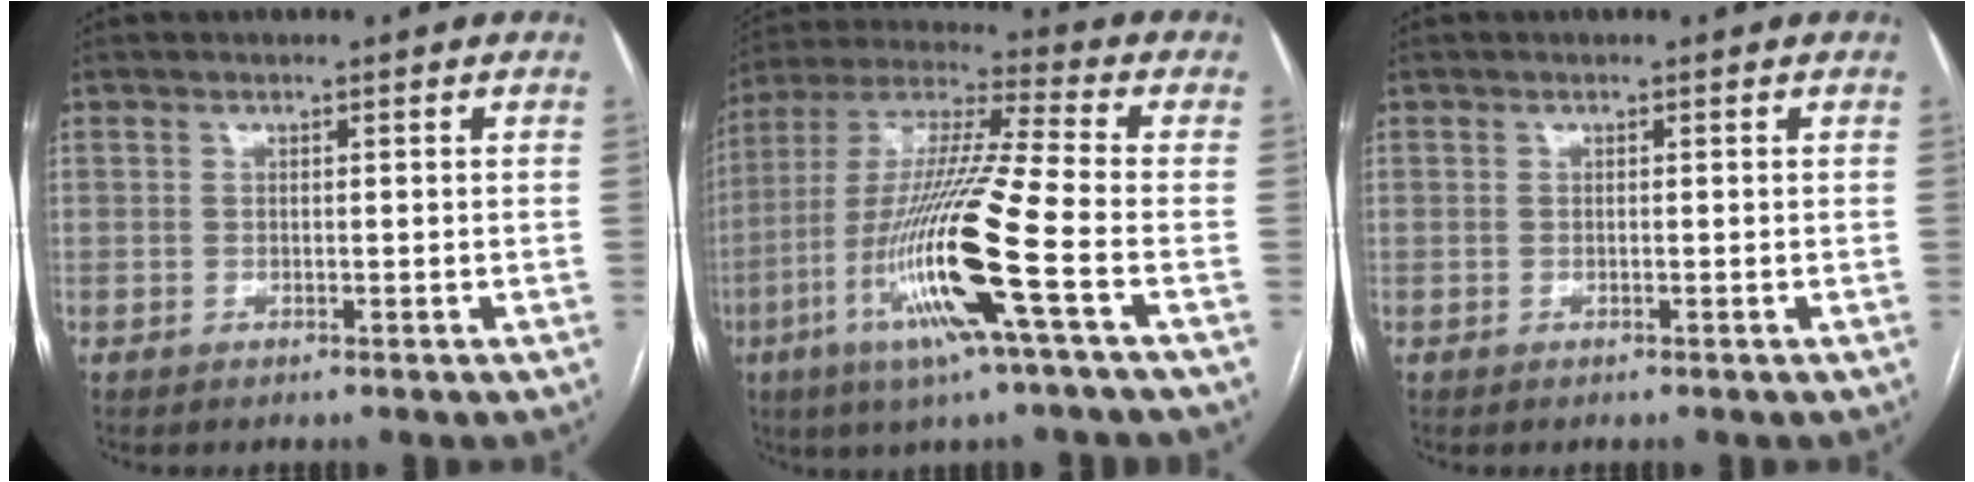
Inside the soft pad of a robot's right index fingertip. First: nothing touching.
{"total": 18.3, "force": [-6.2, -0.6, 17.2], "torque": [-0.352, -0.019, -0.126]}
{"total": 0.0}